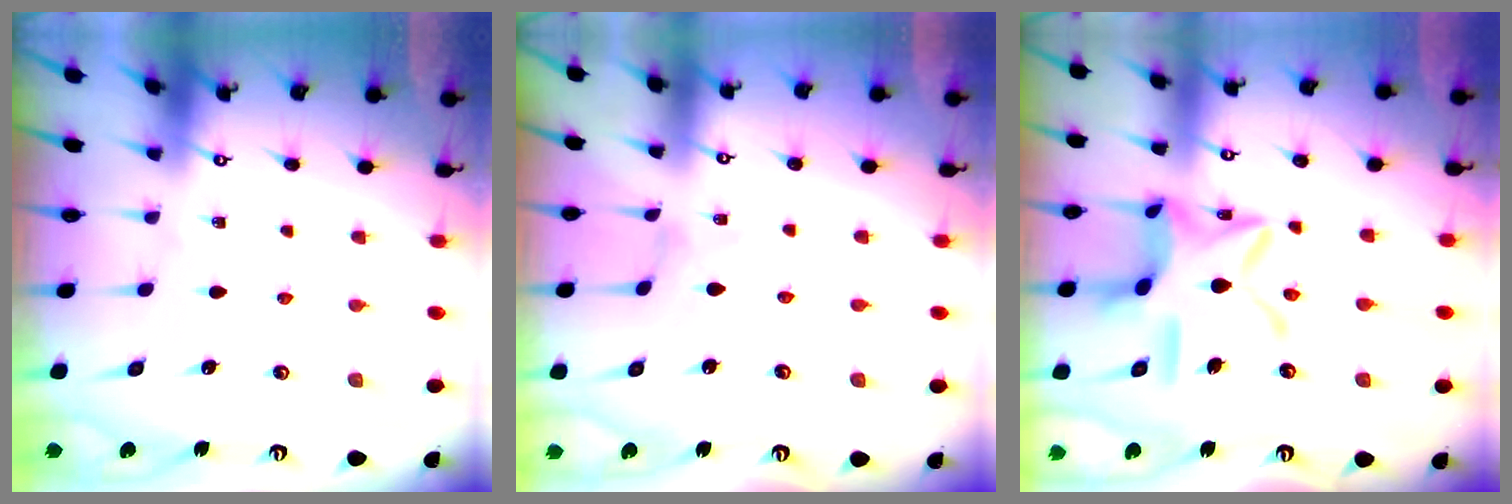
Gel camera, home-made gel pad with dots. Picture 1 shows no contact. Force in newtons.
{"total": 0.0}
{"total": 15.7, "press": 15.6, "slide": 1.2}